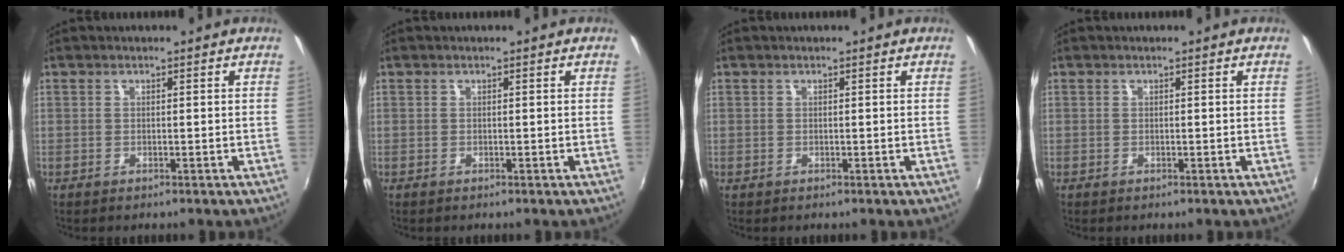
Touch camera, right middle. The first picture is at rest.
{"total": 0.0}
{"total": 0.0}
{"total": 0.0}